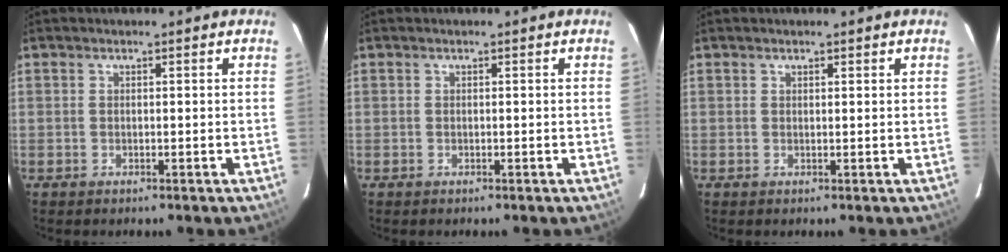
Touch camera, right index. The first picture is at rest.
{"total": 0.0}
{"total": 0.8, "force": [0.6, 0.2, 0.4], "torque": [-0.008, 0.004, 0.009]}